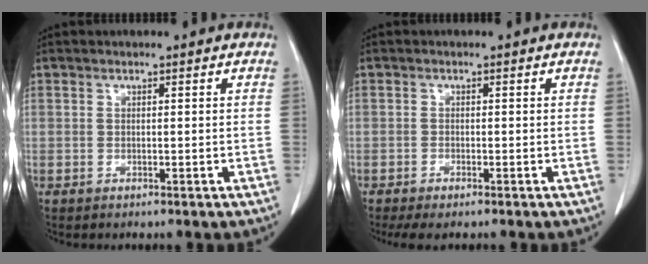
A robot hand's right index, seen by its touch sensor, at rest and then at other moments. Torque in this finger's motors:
{"motor_torque": [0.19, -0.15, 0.13, 0.05]}